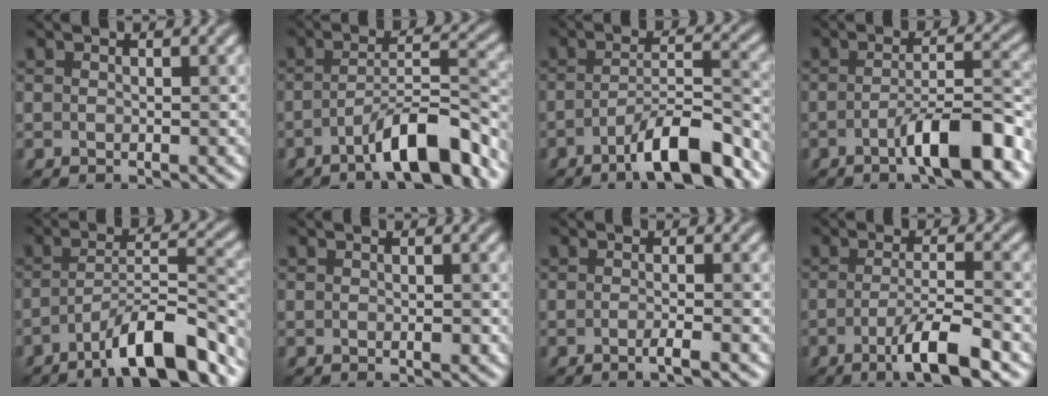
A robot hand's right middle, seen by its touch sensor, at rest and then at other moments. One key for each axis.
{"total": 6.7, "fx": -4.0, "fy": 1.4, "fz": 5.2, "tx": -0.080, "ty": 0.013, "tz": -0.067}
{"total": 7.0, "fx": -4.4, "fy": 1.5, "fz": 5.3, "tx": -0.082, "ty": 0.009, "tz": -0.073}
{"total": 6.4, "fx": -3.0, "fy": 1.2, "fz": 5.5, "tx": -0.084, "ty": 0.010, "tz": -0.051}
{"total": 8.1, "fx": -5.3, "fy": 1.6, "fz": 5.8, "tx": -0.090, "ty": 0.012, "tz": -0.090}
{"total": 0.6, "fx": -0.1, "fy": 0.2, "fz": 0.5, "tx": -0.009, "ty": 0.000, "tz": 0.000}
{"total": 1.7, "fx": -0.7, "fy": 0.3, "fz": 1.5, "tx": -0.020, "ty": 0.000, "tz": -0.019}
{"total": 5.4, "fx": -2.4, "fy": 0.9, "fz": 4.8, "tx": -0.081, "ty": 0.001, "tz": -0.046}